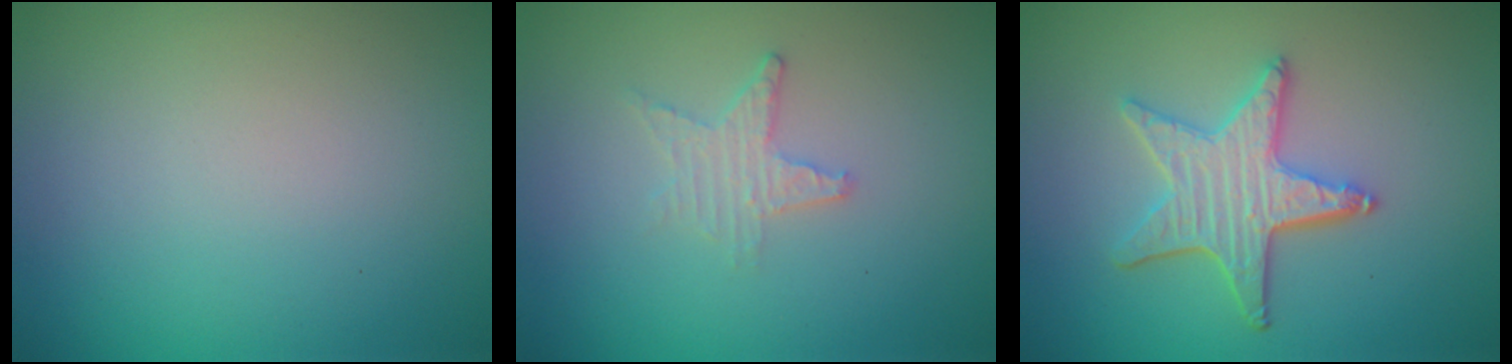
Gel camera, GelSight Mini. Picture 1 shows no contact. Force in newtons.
{"total": 1.7, "press": 1.6, "slide": 0.4}
{"total": 4.4, "press": 3.7, "slide": 2.3}